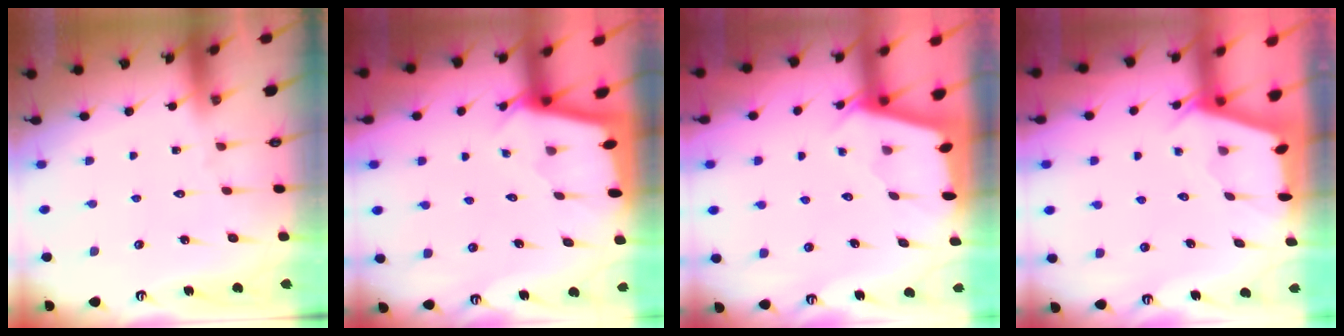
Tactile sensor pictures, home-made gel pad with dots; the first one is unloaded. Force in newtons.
{"total": 2.0, "press": 2.0, "slide": 0.1}
{"total": 2.1, "press": 2.1, "slide": 0.3}
{"total": 2.1, "press": 2.1, "slide": 0.3}